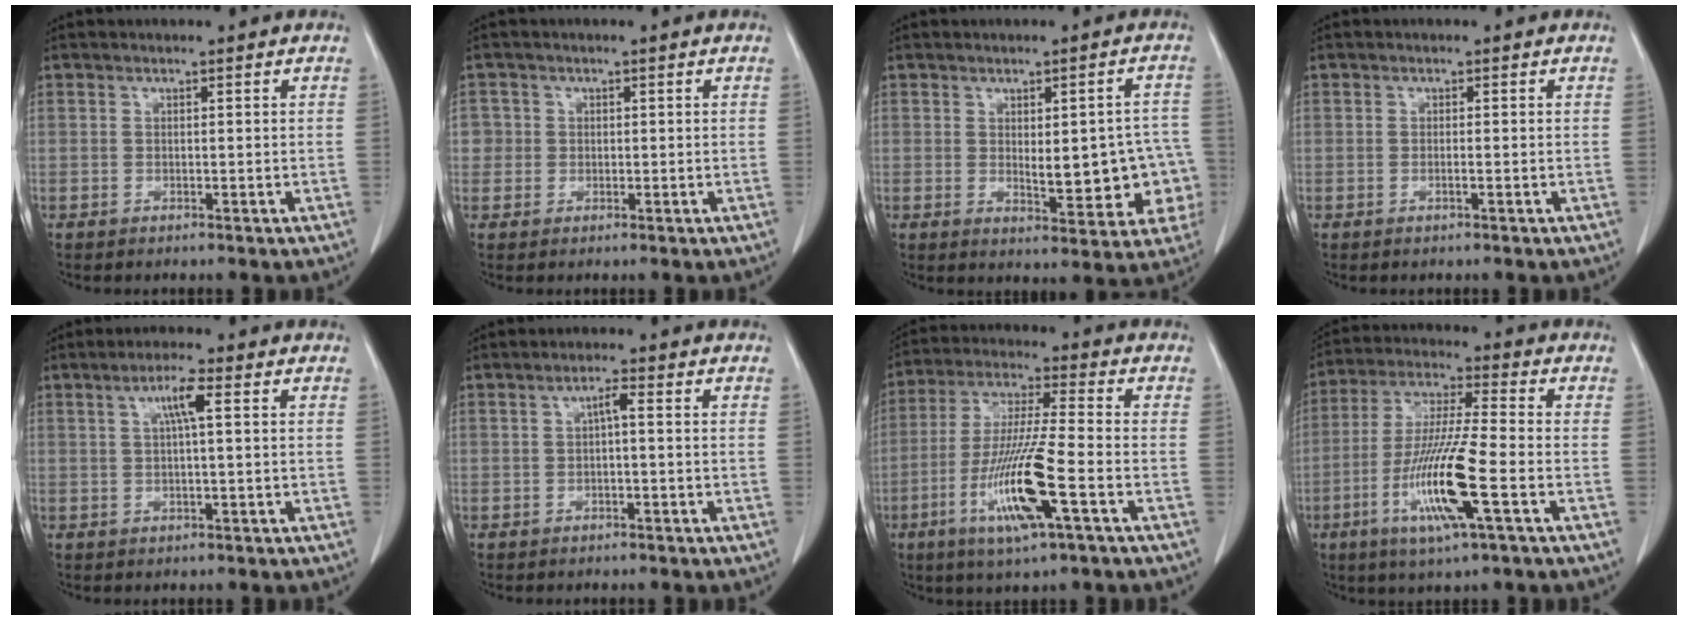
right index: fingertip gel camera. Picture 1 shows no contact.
{"total": 3.4, "force": [0.2, 3.4, 0.2], "torque": [0.010, 0.012, 0.003]}
{"total": 12.5, "force": [-1.4, 5.1, 11.3], "torque": [-0.133, 0.021, -0.001]}
{"total": 0.8, "force": [-0.3, 0.2, 0.8], "torque": [-0.017, 0.000, -0.003]}
{"total": 4.3, "force": [1.3, 0.7, 4.0], "torque": [-0.080, 0.010, 0.024]}
{"total": 2.2, "force": [0.1, 0.6, 2.2], "torque": [-0.042, 0.007, 0.005]}
{"total": 14.4, "force": [-5.3, 0.7, 13.3], "torque": [-0.270, -0.020, -0.098]}
{"total": 14.4, "force": [-4.9, 0.7, 13.5], "torque": [-0.275, -0.018, -0.094]}